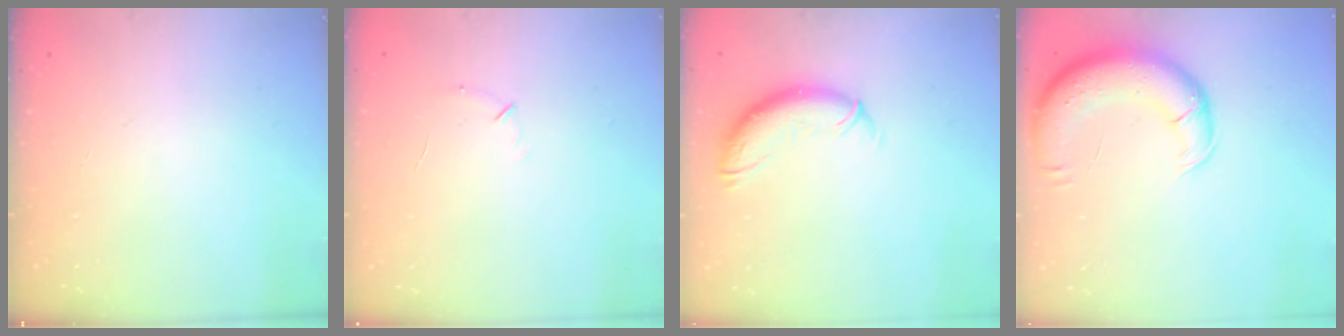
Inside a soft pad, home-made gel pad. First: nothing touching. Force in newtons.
{"total": 4.3, "press": 4.1, "slide": 1.1}
{"total": 10.4, "press": 10.3, "slide": 0.9}
{"total": 13.2, "press": 12.8, "slide": 3.3}